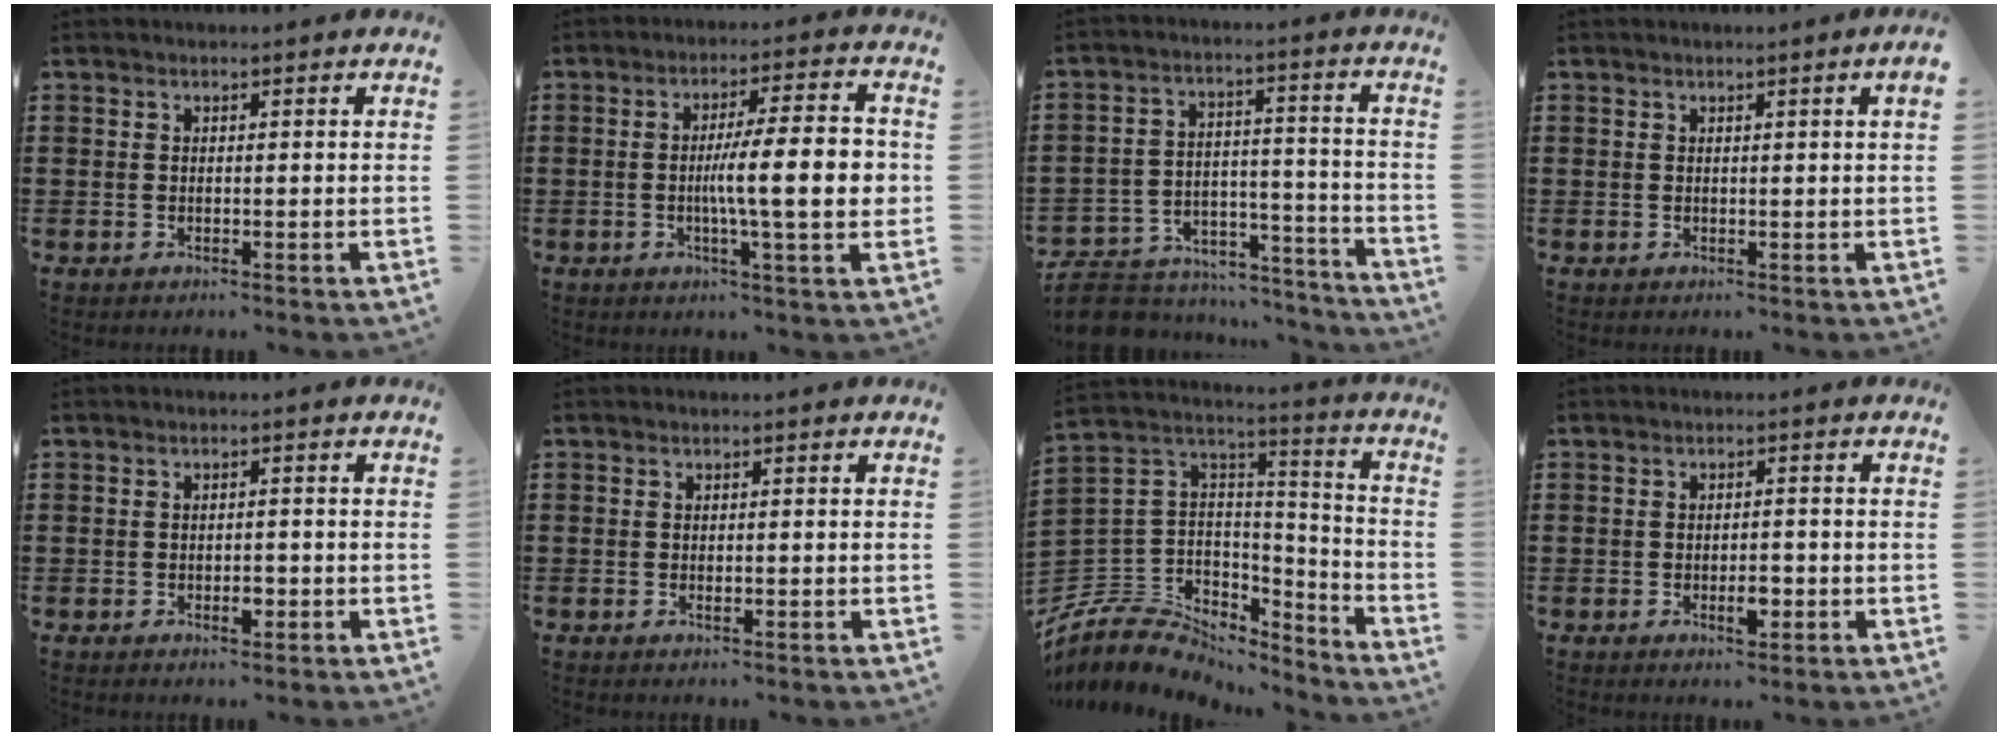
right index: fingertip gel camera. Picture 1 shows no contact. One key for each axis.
{"total": 11.5, "fx": -0.6, "fy": 1.7, "fz": 11.4, "tx": -0.178, "ty": -0.004, "tz": -0.015}
{"total": 6.2, "fx": -5.6, "fy": 2.3, "fz": 1.1, "tx": -0.030, "ty": 0.012, "tz": -0.112}
{"total": 0.9, "fx": 0.4, "fy": -0.4, "fz": 0.8, "tx": -0.013, "ty": -0.003, "tz": 0.007}
{"total": 2.1, "fx": -0.7, "fy": 1.0, "fz": 1.8, "tx": -0.032, "ty": 0.000, "tz": -0.013}
{"total": 0.7, "fx": -0.1, "fy": 0.2, "fz": 0.7, "tx": -0.014, "ty": -0.003, "tz": -0.002}
{"total": 7.1, "fx": -4.5, "fy": 5.3, "fz": 1.3, "tx": -0.056, "ty": -0.007, "tz": -0.086}
{"total": 3.2, "fx": -1.0, "fy": 1.3, "fz": 2.8, "tx": -0.049, "ty": 0.002, "tz": -0.017}